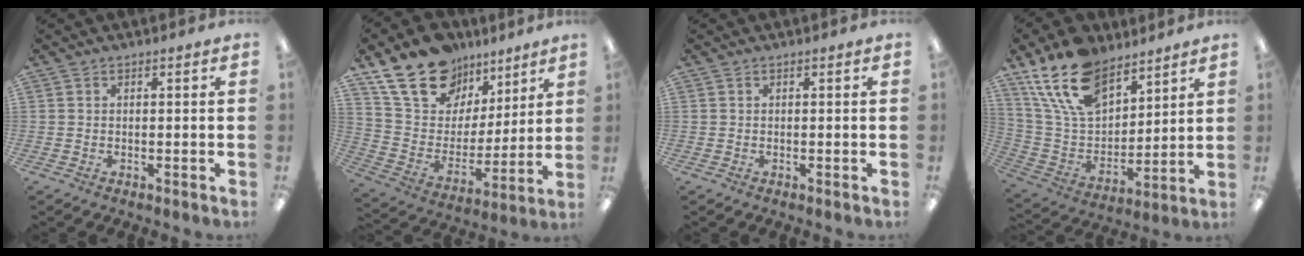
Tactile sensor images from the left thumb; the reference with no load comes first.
{"total": 21.1, "force": [14.5, 12.9, 8.4], "torque": [-0.151, -0.084, 0.266]}
{"total": 0.0}
{"total": 19.4, "force": [12.9, 10.5, 10.0], "torque": [-0.201, -0.054, 0.241]}